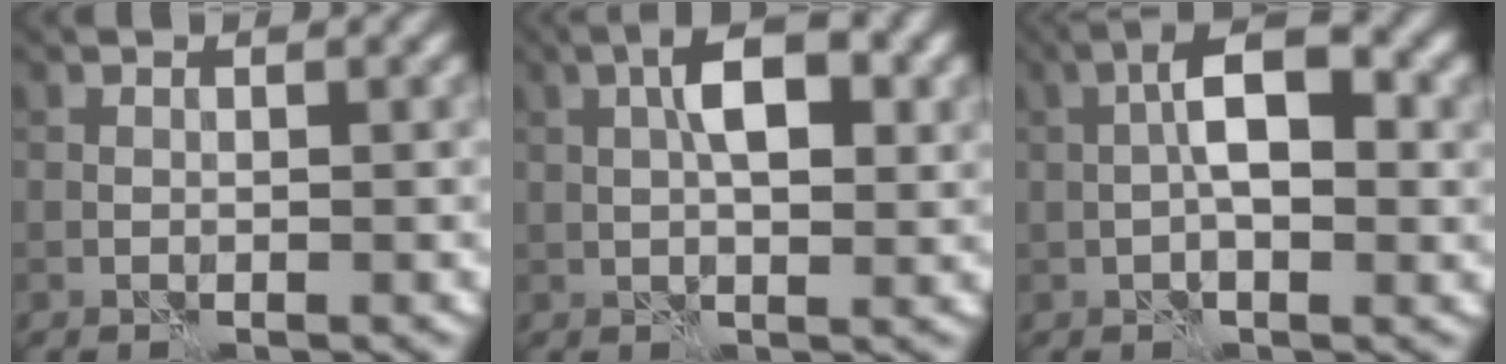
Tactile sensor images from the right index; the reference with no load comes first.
{"total": 5.4, "force": [1.1, 2.3, 4.8], "torque": [-0.078, 0.008, 0.014]}
{"total": 6.5, "force": [0.6, 2.8, 5.9], "torque": [-0.096, 0.010, 0.002]}